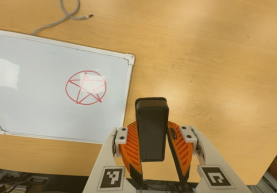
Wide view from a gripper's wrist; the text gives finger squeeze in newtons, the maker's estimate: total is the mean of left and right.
{"total": 6.6, "left": 5.4, "right": 7.9}